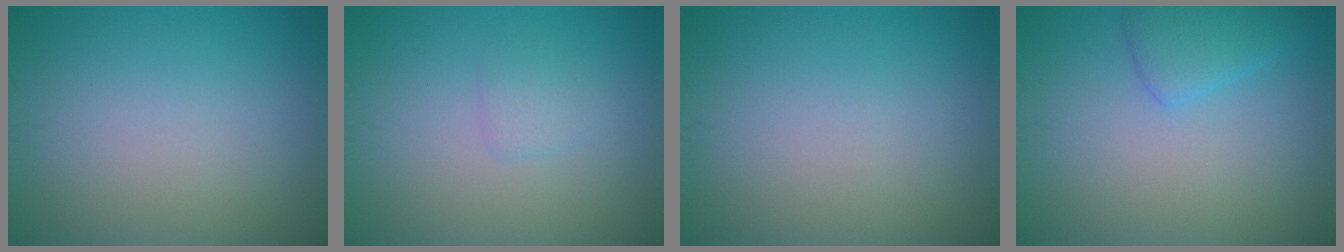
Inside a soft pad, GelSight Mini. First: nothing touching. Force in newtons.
{"total": 1.1, "press": 1.1, "slide": 0.1}
{"total": 0.0}
{"total": 2.5, "press": 2.5, "slide": 0.0}